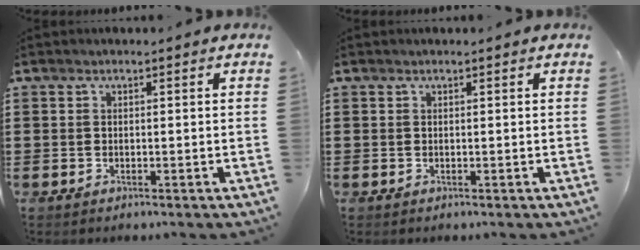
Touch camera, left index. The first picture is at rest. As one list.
[{"total": 0.0}]